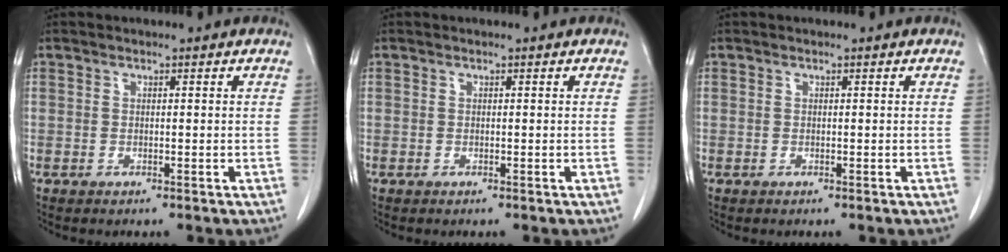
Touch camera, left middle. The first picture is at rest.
{"total": 0.0}
{"total": 0.0}